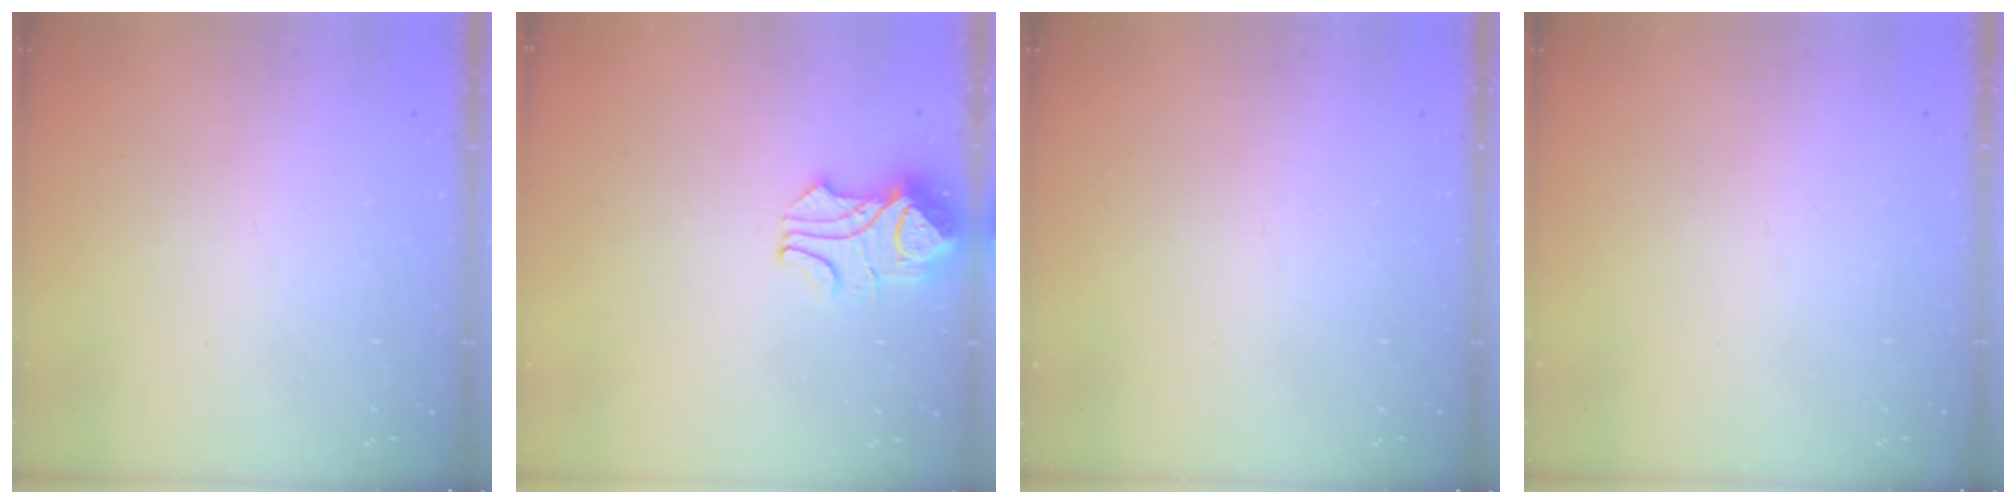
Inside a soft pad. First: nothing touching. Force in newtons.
{"total": 3.4, "press": 3.3, "slide": 1.0}
{"total": 0.0}
{"total": 0.0}